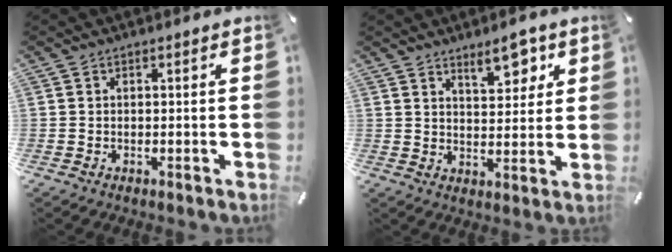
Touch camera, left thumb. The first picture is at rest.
{"total": 8.4, "force": [5.6, 4.2, 4.7], "torque": [-0.036, -0.037, 0.088]}